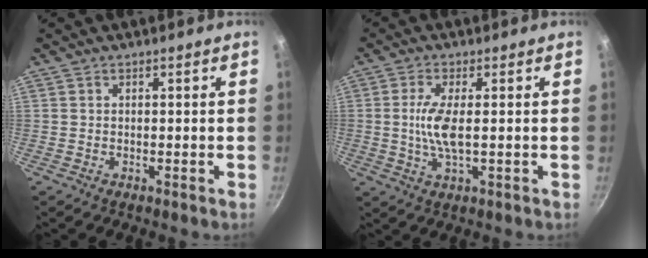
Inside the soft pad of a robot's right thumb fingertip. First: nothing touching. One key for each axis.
{"total": 6.4, "fx": 0.2, "fy": 1.9, "fz": 6.1, "tx": -0.137, "ty": -0.002, "tz": 0.004}